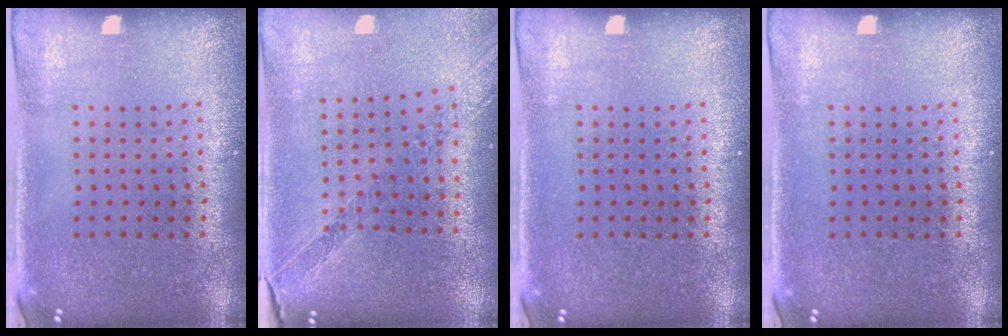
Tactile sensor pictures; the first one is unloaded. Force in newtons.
{"total": 1.1, "press": 1.1, "slide": 0.2}
{"total": 0.0}
{"total": 0.0}